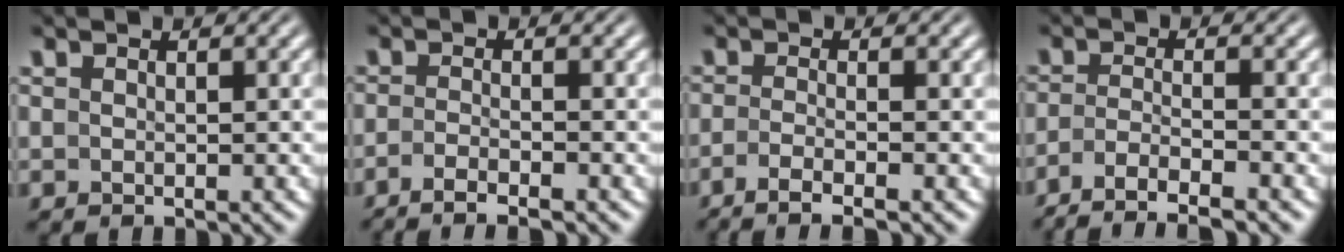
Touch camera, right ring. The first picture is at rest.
{"total": 3.5, "force": [-3.0, 0.4, 1.7], "torque": [-0.031, -0.008, -0.046]}
{"total": 4.4, "force": [-3.4, 0.7, 2.7], "torque": [-0.050, -0.015, -0.047]}
{"total": 7.1, "force": [-5.9, 2.5, 3.2], "torque": [-0.057, -0.028, -0.079]}